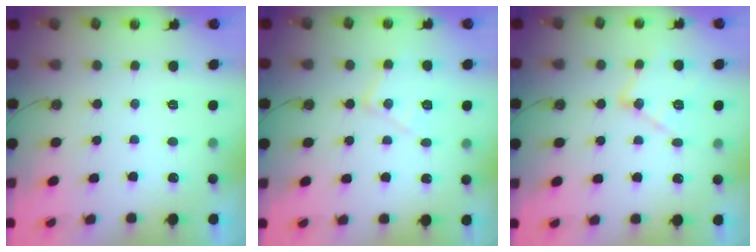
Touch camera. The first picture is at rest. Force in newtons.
{"total": 10.1, "press": 10.0, "slide": 0.6}
{"total": 12.8, "press": 12.7, "slide": 0.8}